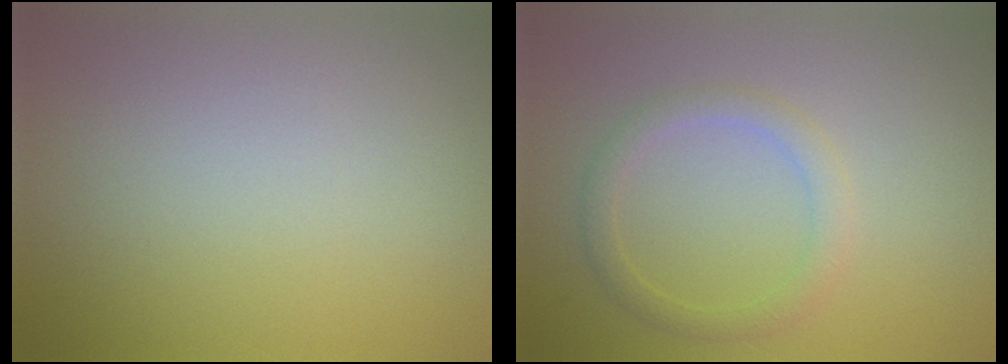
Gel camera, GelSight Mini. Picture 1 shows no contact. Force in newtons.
{"total": 2.0, "press": 2.0, "slide": 0.0}